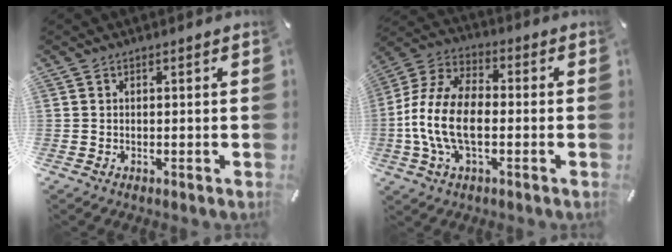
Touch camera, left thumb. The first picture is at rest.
{"total": 13.3, "force": [-3.2, 7.4, 10.6], "torque": [-0.239, -0.001, -0.060]}